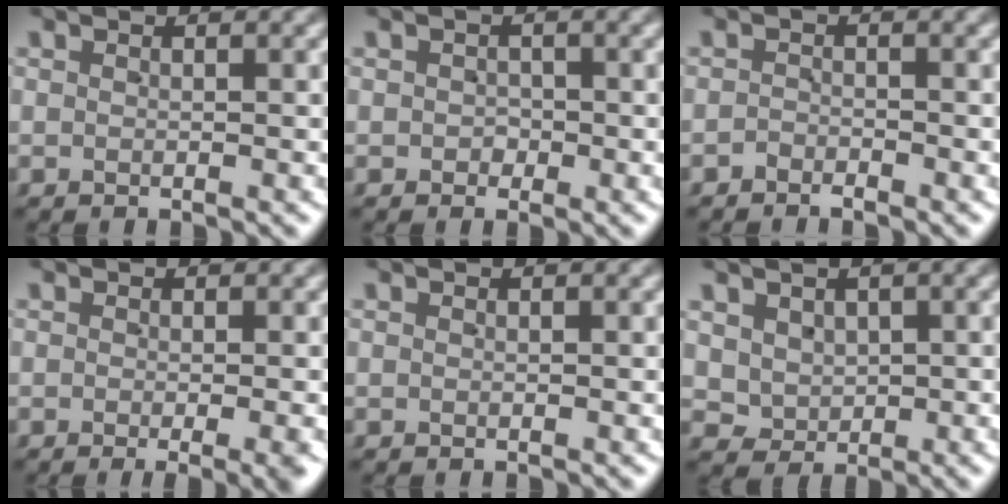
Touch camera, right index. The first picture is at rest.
{"total": 1.0, "force": [-0.5, 0.9, 0.0], "torque": [0.012, -0.003, -0.007]}
{"total": 1.5, "force": [-1.4, 0.1, -0.3], "torque": [0.007, -0.002, -0.028]}
{"total": 2.5, "force": [-1.2, 0.2, 2.2], "torque": [-0.021, 0.000, -0.017]}
{"total": 0.0}
{"total": 2.6, "force": [0.9, 2.2, 0.9], "torque": [-0.020, -0.019, 0.034]}